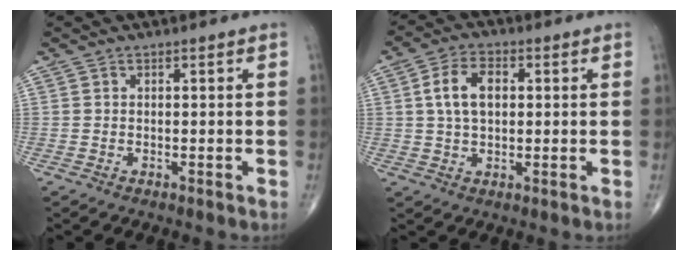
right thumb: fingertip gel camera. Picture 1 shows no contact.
{"total": 7.6, "force": [1.3, 4.6, 5.8], "torque": [-0.099, 0.009, 0.021]}